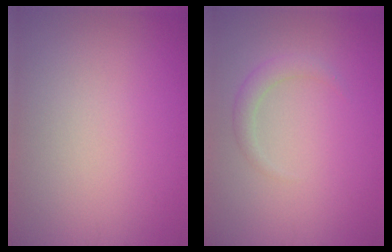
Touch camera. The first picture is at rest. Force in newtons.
{"total": 1.6, "press": 1.6, "slide": 0.1}